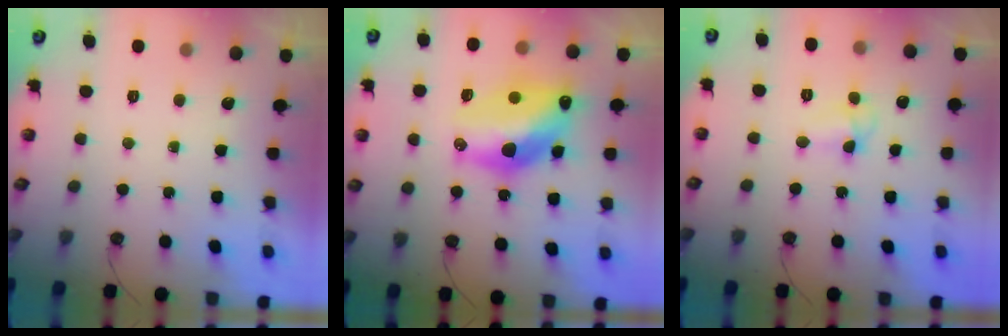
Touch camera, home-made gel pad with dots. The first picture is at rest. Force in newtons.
{"total": 16.3, "press": 15.6, "slide": 4.7}
{"total": 3.7, "press": 3.7, "slide": 0.3}